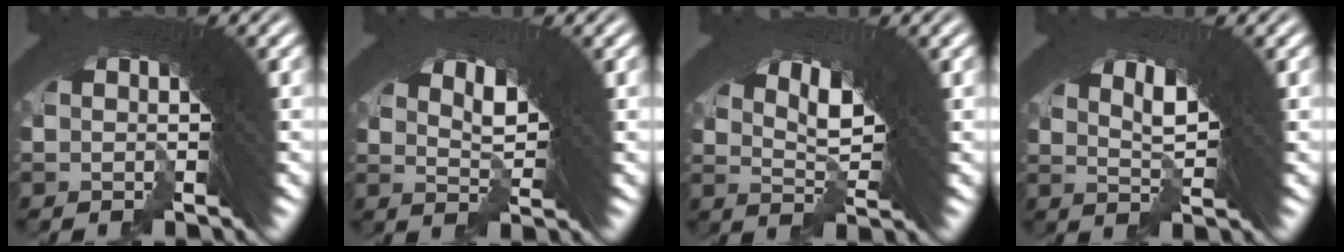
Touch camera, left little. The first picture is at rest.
{"total": 4.1, "force": [1.2, 2.1, 3.3], "torque": [-0.068, -0.012, 0.023]}
{"total": 5.5, "force": [1.3, 2.9, 4.6], "torque": [-0.086, -0.011, 0.024]}
{"total": 4.7, "force": [1.2, 2.3, 3.9], "torque": [-0.079, -0.011, 0.023]}